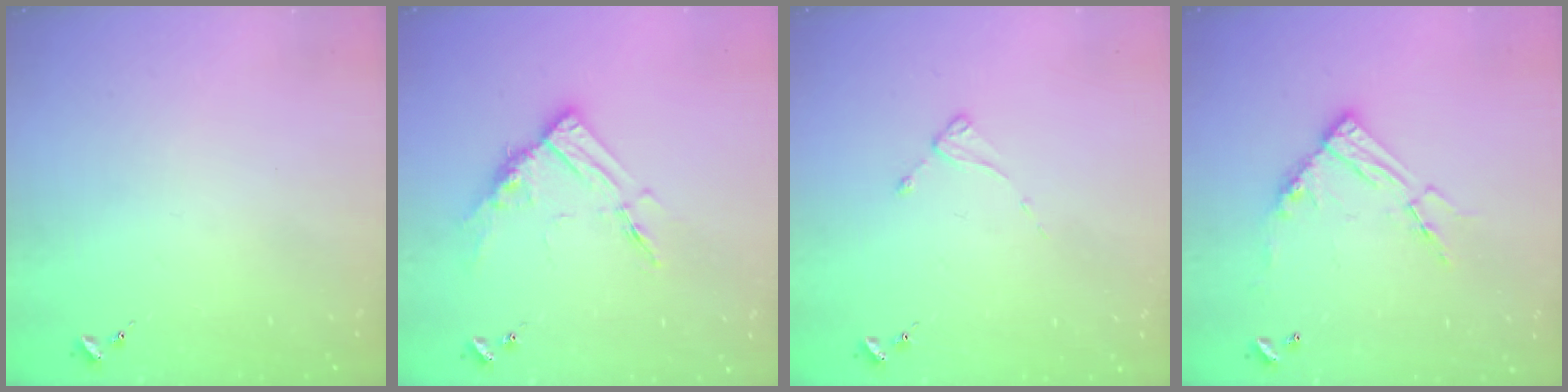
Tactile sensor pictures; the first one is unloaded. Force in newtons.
{"total": 11.9, "press": 11.9, "slide": 0.6}
{"total": 2.4, "press": 2.4, "slide": 0.3}
{"total": 13.1, "press": 13.0, "slide": 1.2}